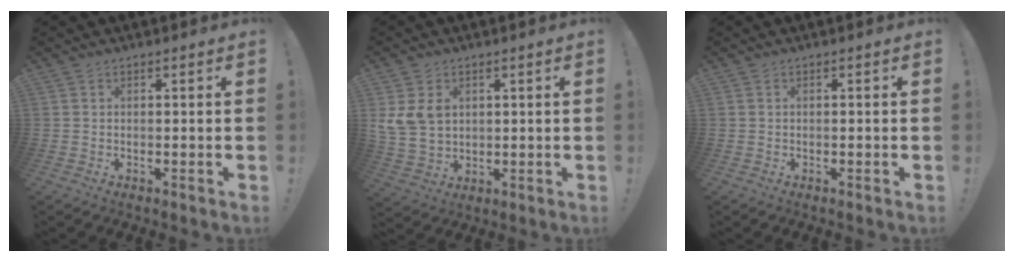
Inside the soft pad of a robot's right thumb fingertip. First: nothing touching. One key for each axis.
{"total": 8.1, "fx": 2.9, "fy": 6.2, "fz": 4.3, "tx": -0.093, "ty": -0.004, "tz": 0.061}
{"total": 0.5, "fx": -0.3, "fy": -0.3, "fz": 0.4, "tx": -0.007, "ty": -0.002, "tz": -0.005}